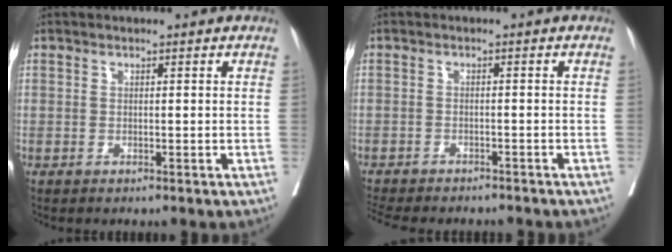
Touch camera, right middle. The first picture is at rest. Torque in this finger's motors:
{"motor_torque": [0.95, -1.19, 0.42, 0.07]}